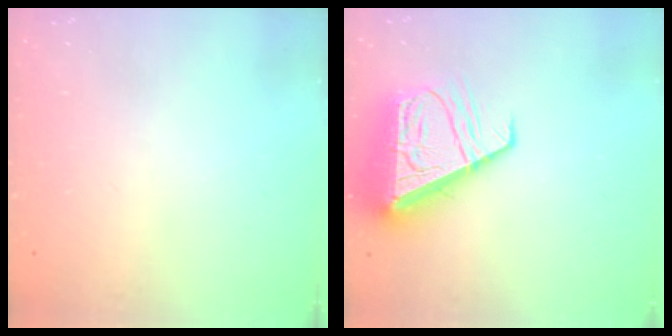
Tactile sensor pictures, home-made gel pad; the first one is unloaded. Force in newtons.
{"total": 12.5, "press": 12.4, "slide": 1.6}